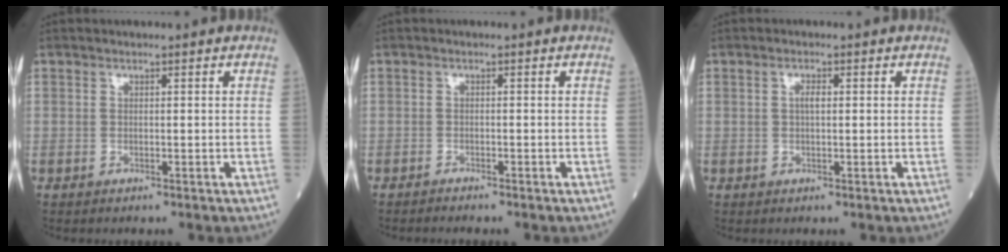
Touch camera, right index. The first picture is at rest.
{"total": 1.2, "force": [-1.2, -0.1, 0.3], "torque": [-0.006, -0.001, -0.018]}
{"total": 1.4, "force": [0.2, 0.5, 1.3], "torque": [-0.026, 0.004, 0.002]}